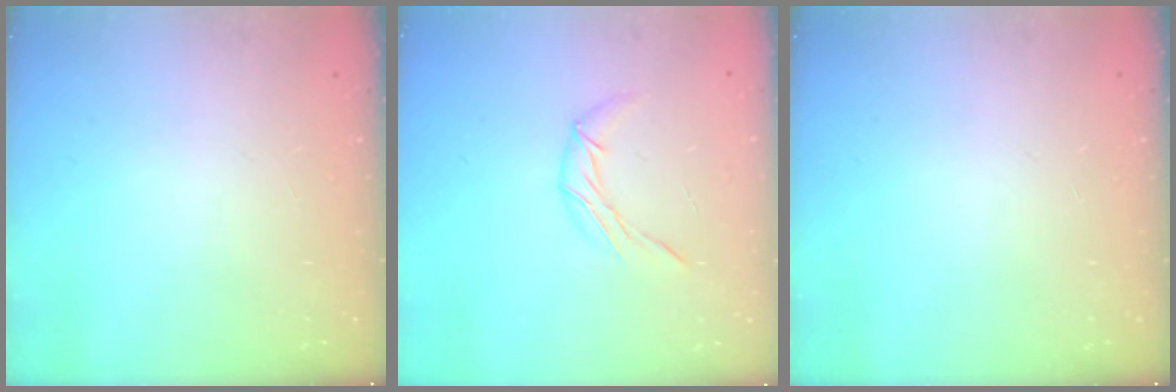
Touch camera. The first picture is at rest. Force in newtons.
{"total": 7.6, "press": 7.6, "slide": 0.6}
{"total": 0.0}